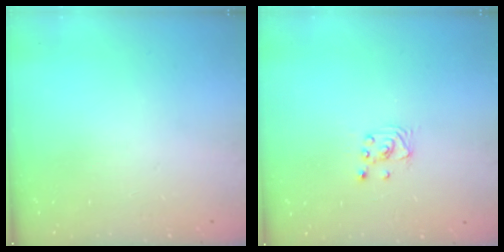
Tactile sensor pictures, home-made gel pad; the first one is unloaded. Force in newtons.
{"total": 1.7, "press": 1.6, "slide": 0.1}